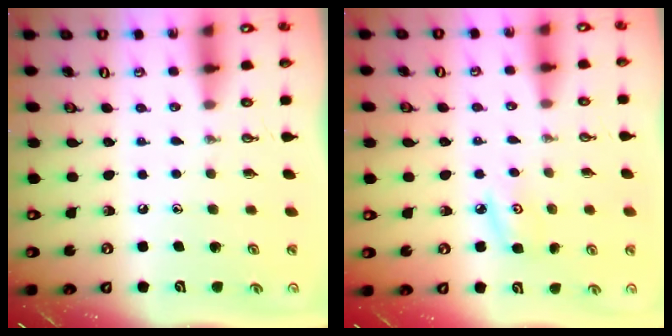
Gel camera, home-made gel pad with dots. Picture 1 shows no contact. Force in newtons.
{"total": 5.2, "press": 5.1, "slide": 0.6}